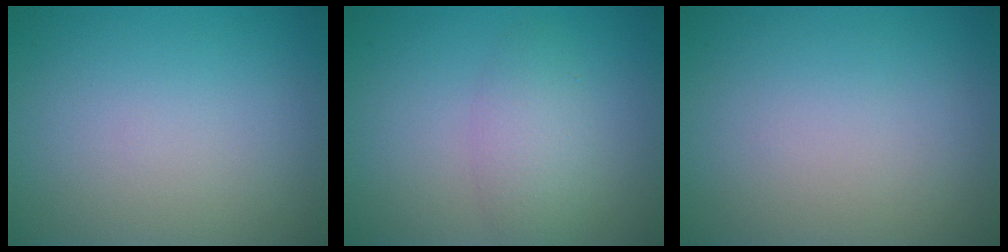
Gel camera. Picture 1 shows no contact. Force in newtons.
{"total": 3.0, "press": 3.0, "slide": 0.1}
{"total": 0.0}